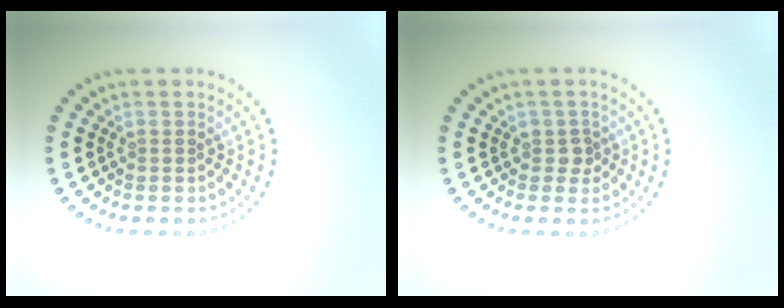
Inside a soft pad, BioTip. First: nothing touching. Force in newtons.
{"total": 1.1, "press": 1.0, "slide": 0.5}